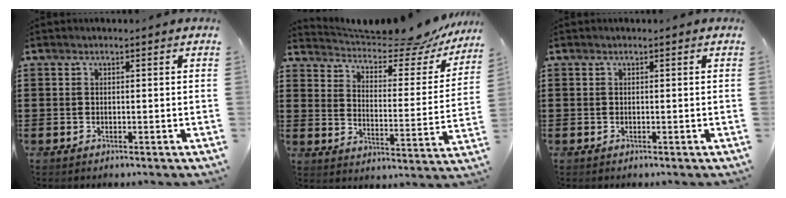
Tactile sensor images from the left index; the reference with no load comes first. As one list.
[{"total": 7.3, "force": [6.8, 1.0, 2.4], "torque": [-0.055, -0.052, 0.112]}, {"total": 0.0}]